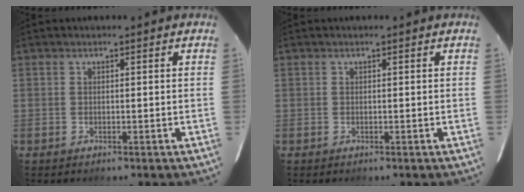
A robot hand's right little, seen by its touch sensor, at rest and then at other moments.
{"total": 0.0}